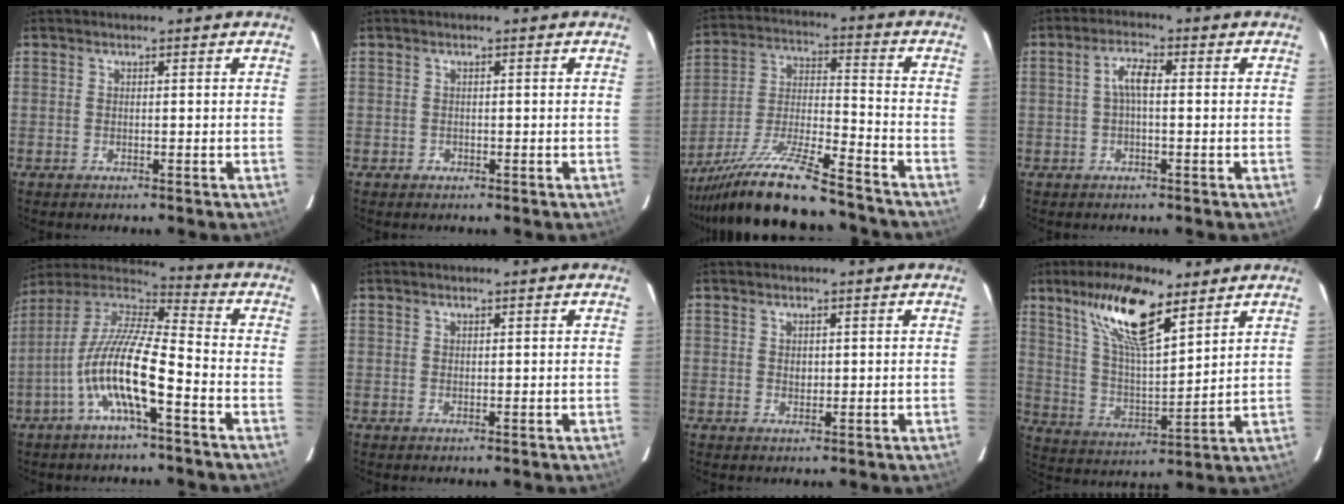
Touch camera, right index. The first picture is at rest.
{"total": 0.9, "force": [-0.4, 0.8, -0.1], "torque": [0.003, 0.003, -0.003]}
{"total": 18.7, "force": [-15.5, 2.3, 10.3], "torque": [-0.208, -0.028, -0.263]}
{"total": 3.4, "force": [0.0, 1.0, 3.3], "torque": [-0.065, 0.011, 0.000]}
{"total": 14.1, "force": [-5.6, 2.7, 12.6], "torque": [-0.244, 0.000, -0.113]}
{"total": 0.5, "force": [0.4, 0.3, 0.1], "torque": [-0.002, 0.002, 0.009]}
{"total": 1.2, "force": [0.4, 1.0, 0.5], "torque": [-0.007, 0.003, 0.009]}
{"total": 16.2, "force": [10.2, 4.6, 11.7], "torque": [-0.218, 0.020, 0.198]}